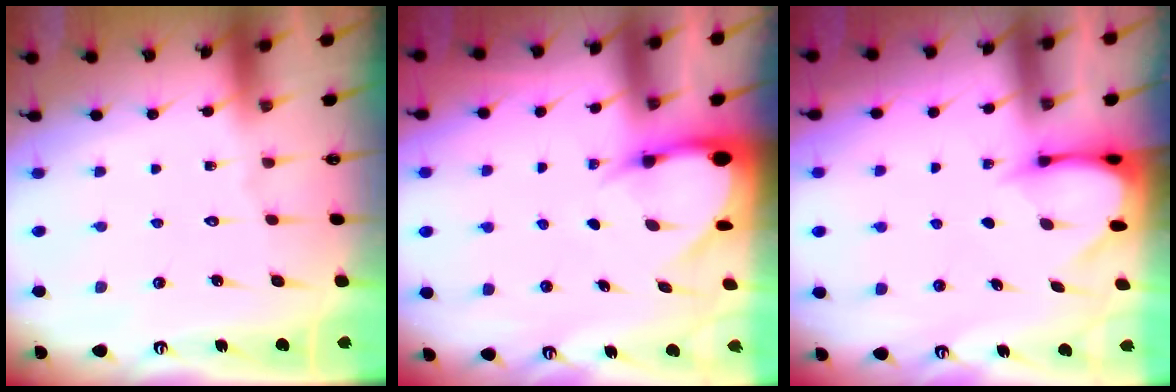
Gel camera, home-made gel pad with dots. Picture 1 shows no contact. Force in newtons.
{"total": 4.5, "press": 4.5, "slide": 0.6}
{"total": 3.3, "press": 3.2, "slide": 0.3}